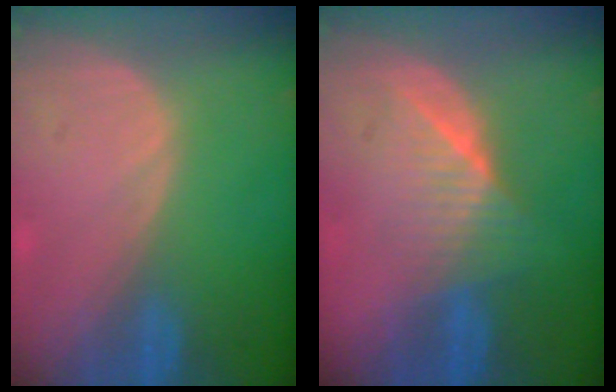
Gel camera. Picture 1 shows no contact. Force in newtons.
{"total": 6.4, "press": 6.1, "slide": 2.2}